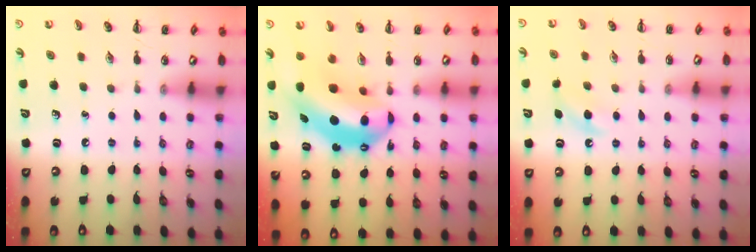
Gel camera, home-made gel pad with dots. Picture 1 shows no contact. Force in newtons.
{"total": 9.9, "press": 9.6, "slide": 2.3}
{"total": 6.1, "press": 5.8, "slide": 1.8}